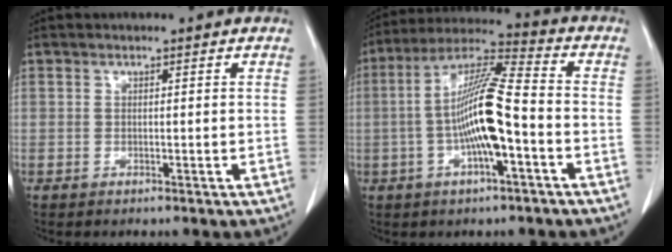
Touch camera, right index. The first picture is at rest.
{"total": 12.7, "force": [-2.5, 1.5, 12.3], "torque": [-0.237, 0.015, -0.049]}